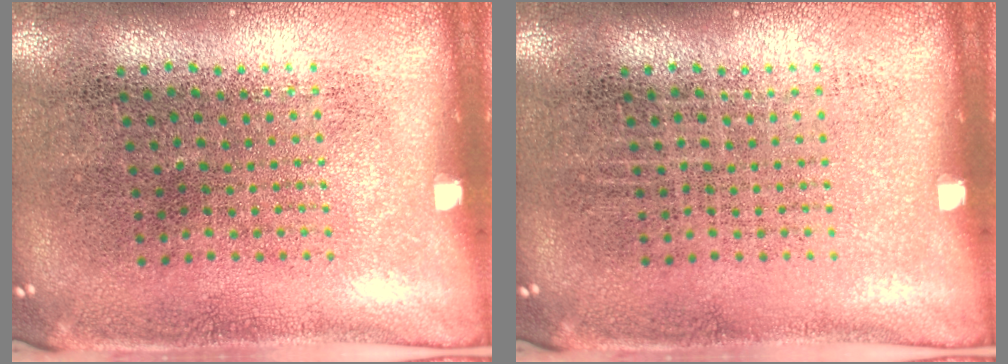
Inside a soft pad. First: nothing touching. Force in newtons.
{"total": 0.0}